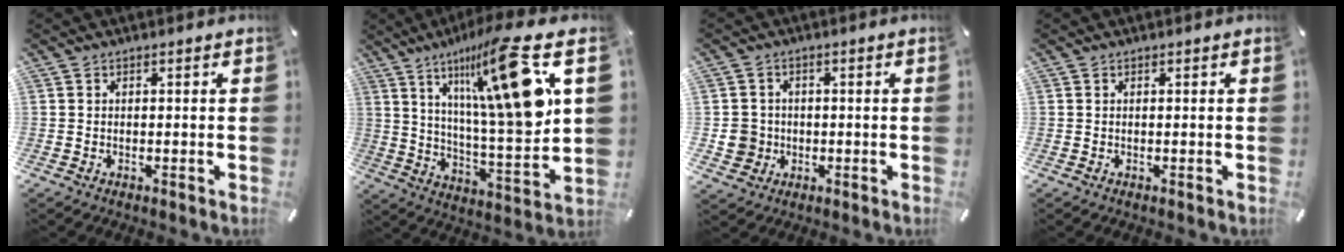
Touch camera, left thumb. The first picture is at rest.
{"total": 22.9, "force": [11.7, 4.8, 19.1], "torque": [-0.303, -0.064, 0.168]}
{"total": 5.6, "force": [-0.5, 5.5, 0.9], "torque": [-0.012, 0.009, -0.007]}
{"total": 0.0}